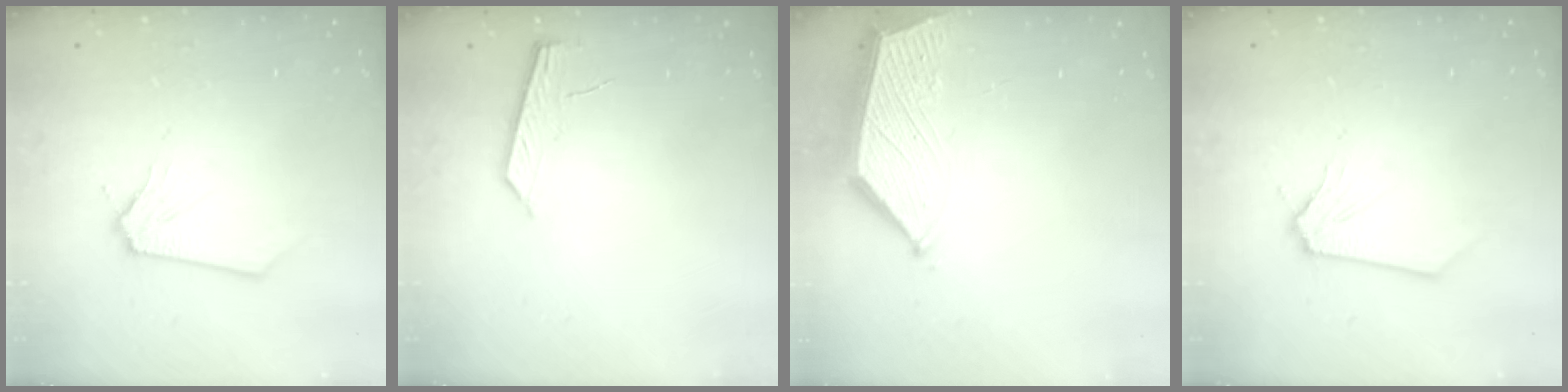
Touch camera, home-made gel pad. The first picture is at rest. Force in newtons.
{"total": 4.4, "press": 4.4, "slide": 0.5}
{"total": 5.3, "press": 5.3, "slide": 0.4}
{"total": 0.0}